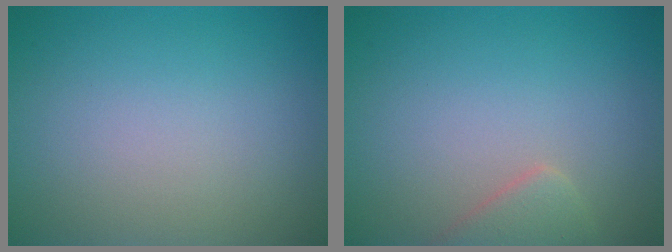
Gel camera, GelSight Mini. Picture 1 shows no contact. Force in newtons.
{"total": 2.1, "press": 2.1, "slide": 0.1}